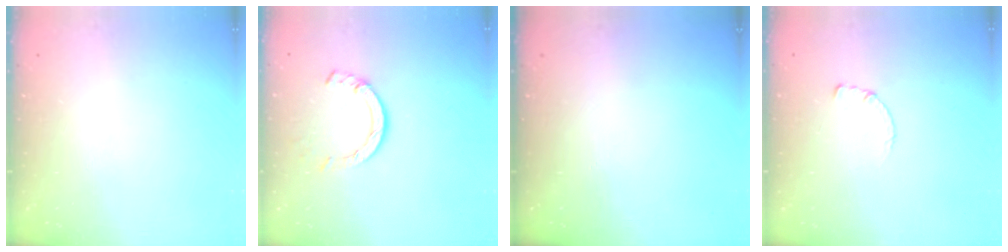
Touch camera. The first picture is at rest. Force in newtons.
{"total": 6.7, "press": 6.7, "slide": 0.9}
{"total": 0.0}
{"total": 0.7, "press": 0.6, "slide": 0.1}